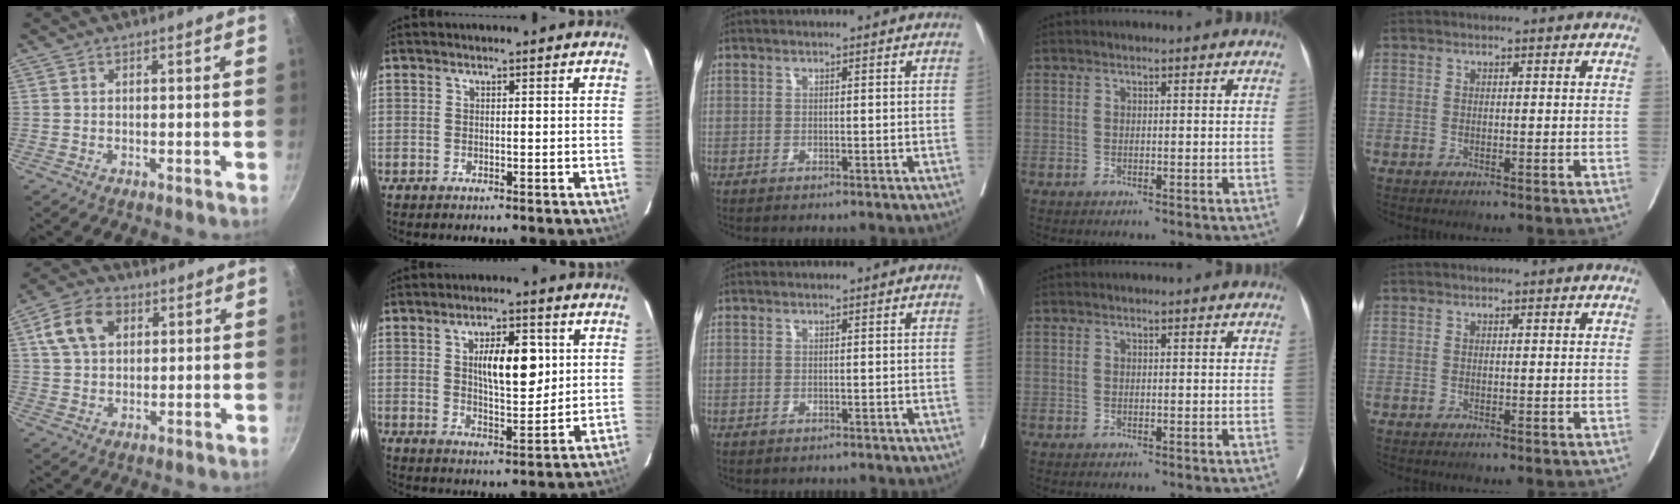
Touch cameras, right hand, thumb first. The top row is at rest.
{"thumb": {"total": 9.9, "force": [3.4, 6.8, 6.3], "torque": [-0.105, 0.006, 0.057]}, "index": {"total": 9.1, "force": [2.3, 3.1, 8.3], "torque": [-0.133, 0.006, 0.043]}, "middle": {"total": 0.6, "force": [-0.6, 0.3, 0.1], "torque": [-0.006, 0.001, -0.011]}}